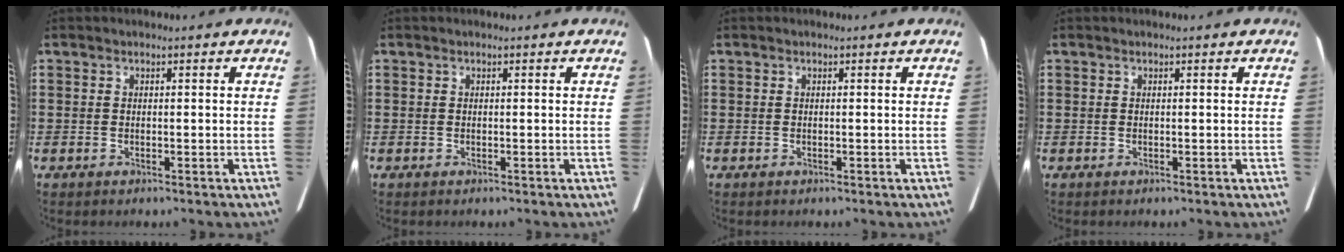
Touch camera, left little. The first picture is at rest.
{"total": 0.0}
{"total": 0.0}
{"total": 0.0}